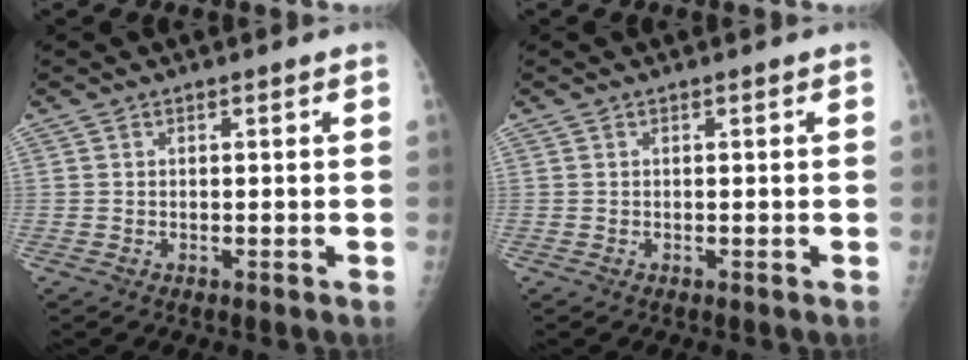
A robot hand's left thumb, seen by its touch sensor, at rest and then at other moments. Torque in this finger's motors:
{"motor_torque": [0.00, 0.00, 0.00, 0.00, 0.00]}